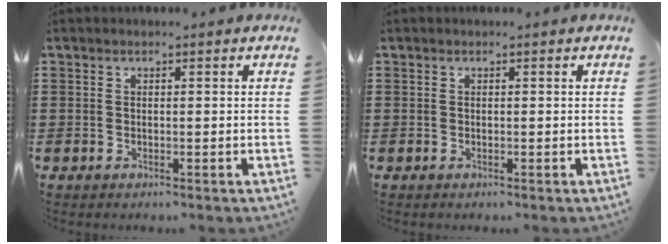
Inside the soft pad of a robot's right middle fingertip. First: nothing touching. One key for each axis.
{"total": 0.0}